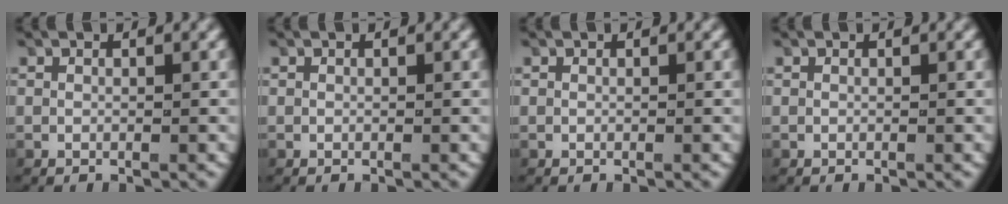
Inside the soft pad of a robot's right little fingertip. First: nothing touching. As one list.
[{"total": 0.0}, {"total": 0.0}, {"total": 0.0}]